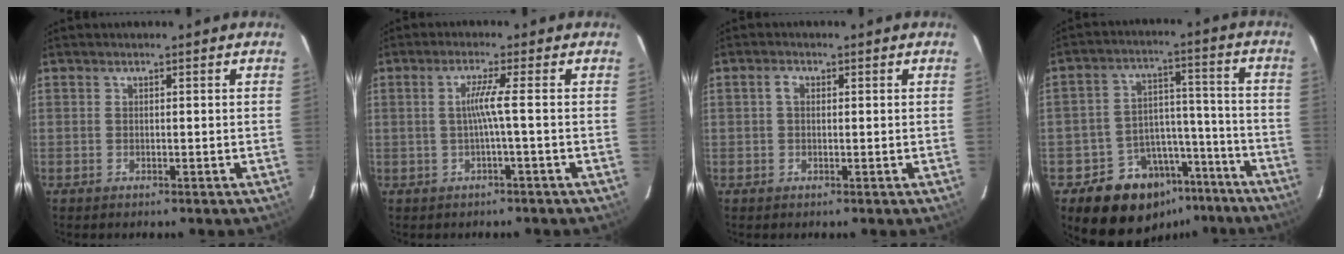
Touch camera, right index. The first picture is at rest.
{"total": 3.3, "force": [-0.6, -1.3, 3.0], "torque": [-0.061, -0.004, -0.007]}
{"total": 1.6, "force": [0.3, 1.1, 1.1], "torque": [-0.022, 0.008, 0.002]}
{"total": 15.4, "force": [-10.8, 10.1, 4.6], "torque": [-0.089, 0.062, -0.136]}